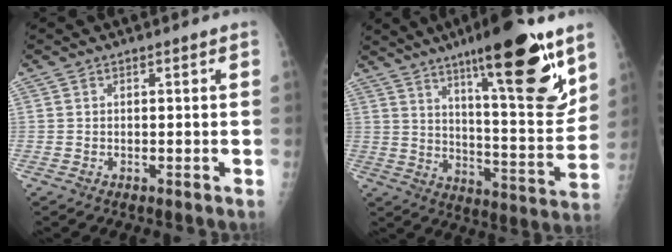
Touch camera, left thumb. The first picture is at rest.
{"total": 22.0, "force": [13.1, 4.6, 17.1], "torque": [-0.224, -0.070, 0.204]}